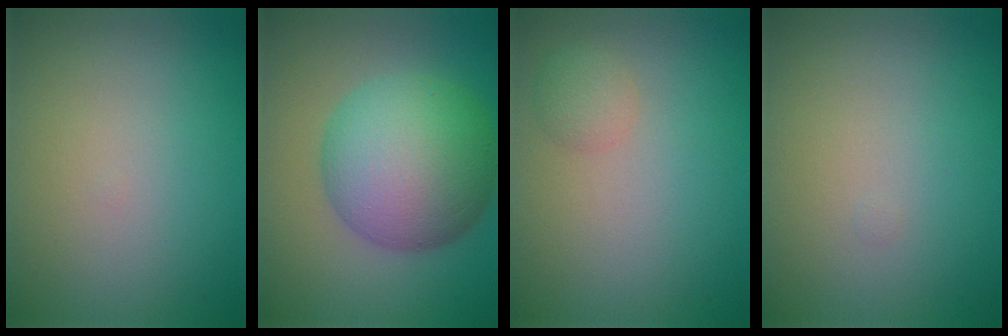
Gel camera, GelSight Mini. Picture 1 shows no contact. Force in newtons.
{"total": 10.6, "press": 10.6, "slide": 0.1}
{"total": 1.5, "press": 1.5, "slide": 0.0}
{"total": 0.0}